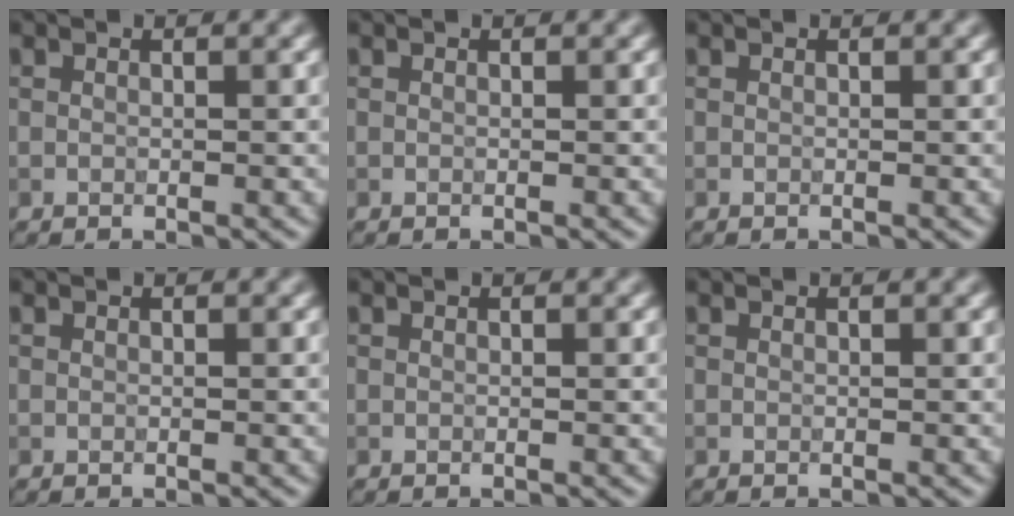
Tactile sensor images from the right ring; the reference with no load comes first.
{"total": 0.0}
{"total": 0.0}
{"total": 0.0}
{"total": 0.0}
{"total": 0.0}